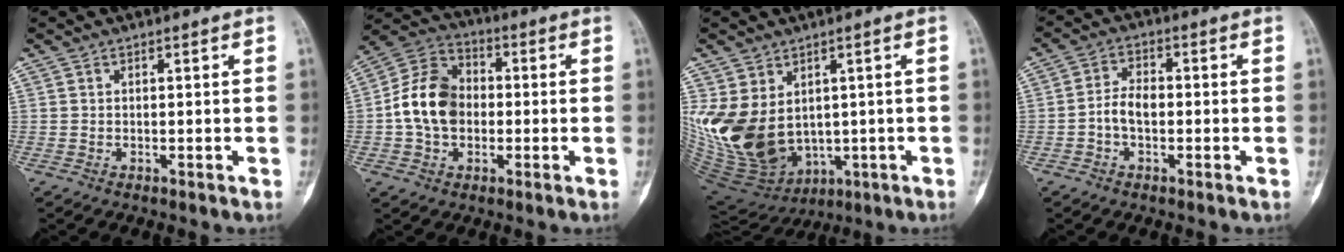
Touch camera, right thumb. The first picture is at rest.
{"total": 12.5, "force": [-0.9, 9.4, 8.2], "torque": [-0.132, 0.033, -0.027]}
{"total": 17.5, "force": [0.8, 13.0, 11.7], "torque": [-0.237, -0.010, 0.059]}
{"total": 4.9, "force": [-1.2, 3.0, 3.7], "torque": [-0.060, 0.025, -0.027]}